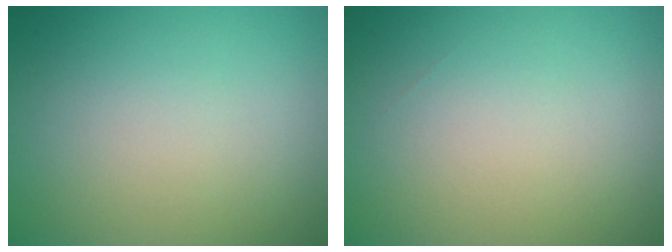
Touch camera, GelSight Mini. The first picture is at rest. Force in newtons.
{"total": 0.0}